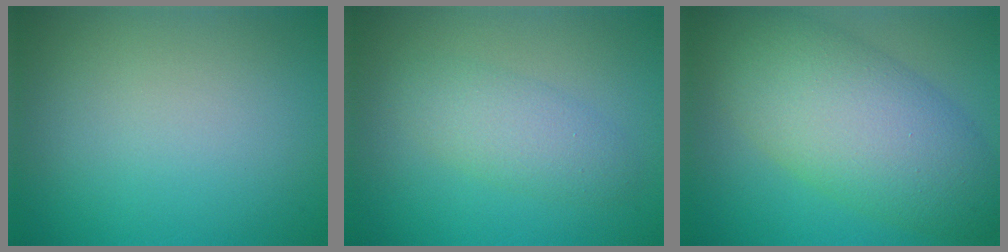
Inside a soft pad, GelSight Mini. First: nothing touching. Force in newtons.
{"total": 3.0, "press": 3.0, "slide": 0.1}
{"total": 9.5, "press": 9.5, "slide": 0.2}